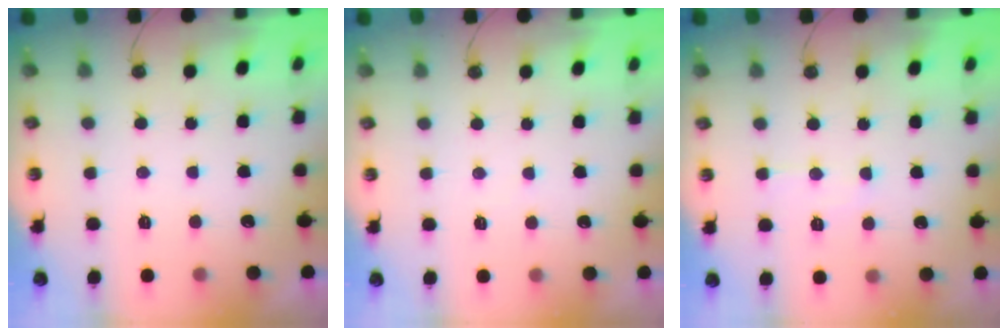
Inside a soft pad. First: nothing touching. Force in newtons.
{"total": 1.8, "press": 1.8, "slide": 0.4}
{"total": 5.9, "press": 5.9, "slide": 0.7}